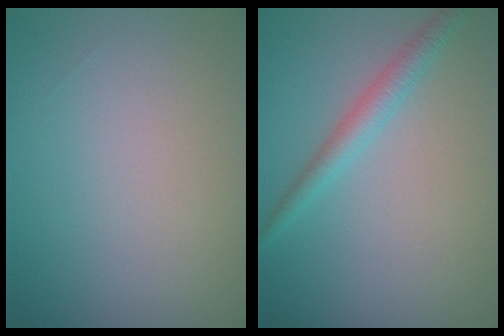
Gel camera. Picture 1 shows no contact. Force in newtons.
{"total": 2.2, "press": 2.2, "slide": 0.1}